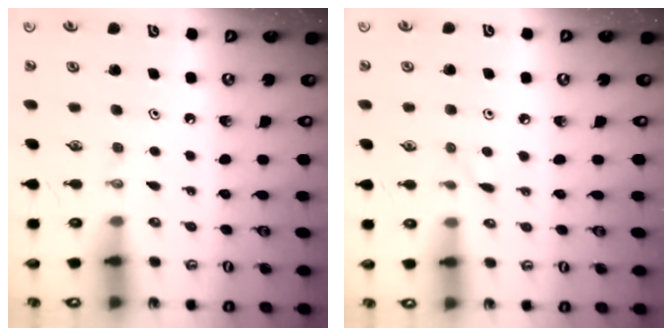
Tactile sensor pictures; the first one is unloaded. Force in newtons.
{"total": 3.0, "press": 3.0, "slide": 0.2}